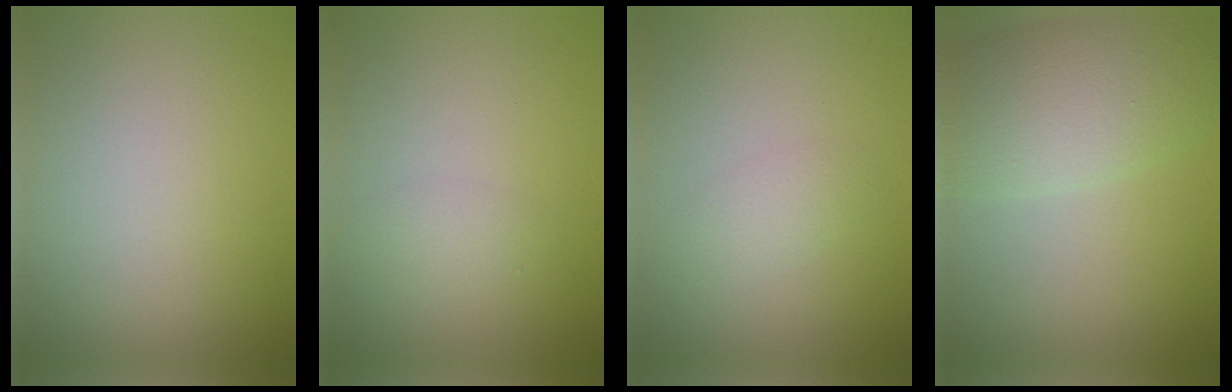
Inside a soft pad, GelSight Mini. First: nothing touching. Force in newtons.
{"total": 1.4, "press": 1.4, "slide": 0.1}
{"total": 1.7, "press": 1.7, "slide": 0.0}
{"total": 7.3, "press": 7.3, "slide": 0.2}